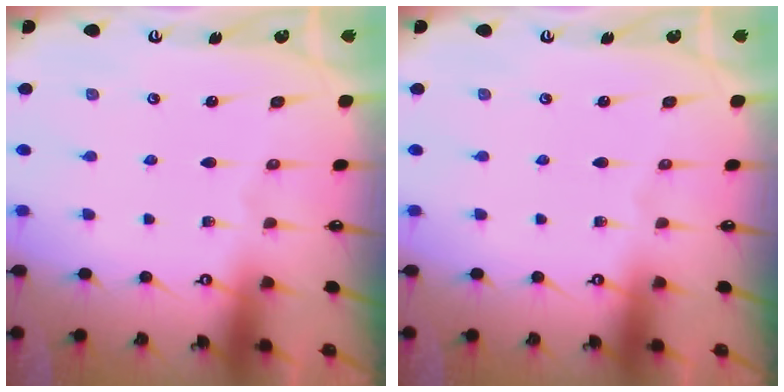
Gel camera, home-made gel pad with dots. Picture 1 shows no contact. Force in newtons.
{"total": 0.0}